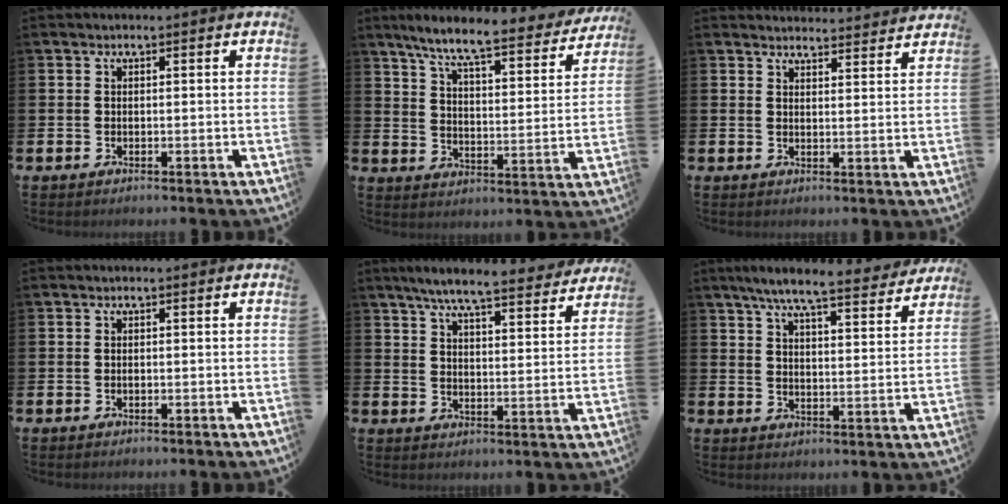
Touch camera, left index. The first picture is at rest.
{"total": 7.8, "force": [6.8, 0.8, 3.8], "torque": [-0.098, -0.046, 0.111]}
{"total": 3.4, "force": [3.4, 0.3, -0.2], "torque": [-0.002, -0.022, 0.062]}
{"total": 0.0}
{"total": 7.1, "force": [6.5, 0.6, 2.7], "torque": [-0.064, -0.041, 0.110]}
{"total": 7.5, "force": [6.8, 0.6, 3.0], "torque": [-0.070, -0.039, 0.117]}